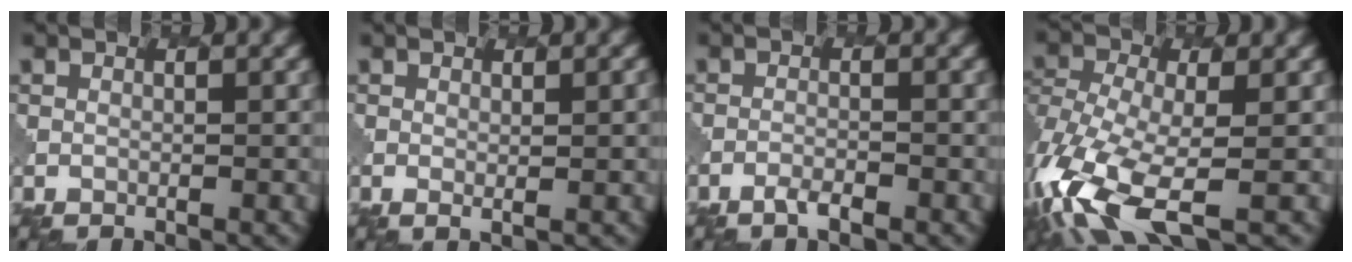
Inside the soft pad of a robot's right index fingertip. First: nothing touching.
{"total": 1.6, "force": [0.5, 0.4, 1.4], "torque": [-0.016, -0.003, 0.011]}
{"total": 1.4, "force": [-1.1, 0.3, 0.8], "torque": [-0.017, 0.001, -0.022]}
{"total": 9.4, "force": [-4.4, 3.8, 7.3], "torque": [-0.171, -0.018, -0.090]}